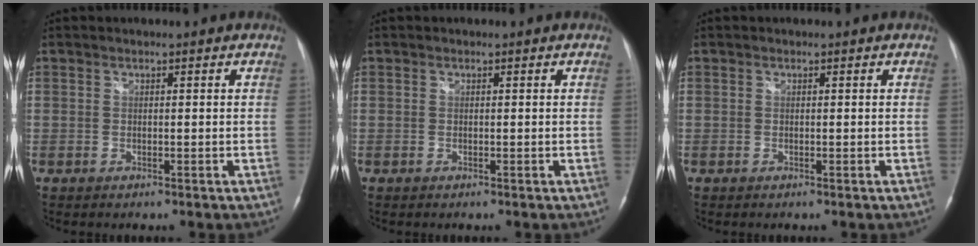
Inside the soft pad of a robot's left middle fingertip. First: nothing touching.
{"total": 0.0}
{"total": 0.0}